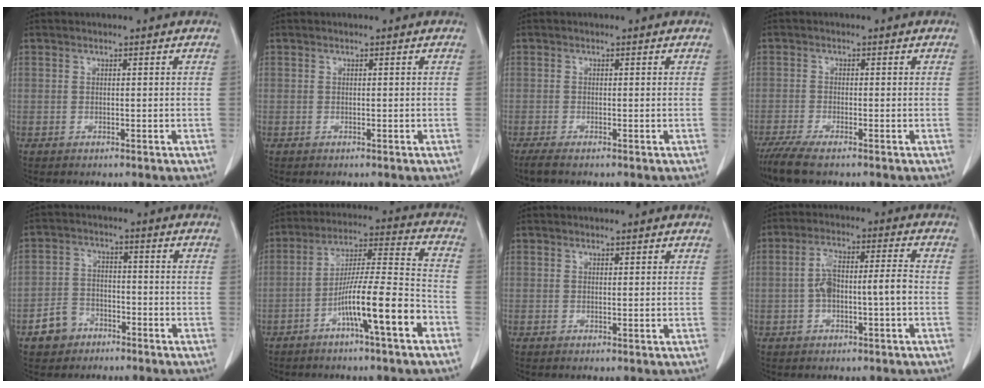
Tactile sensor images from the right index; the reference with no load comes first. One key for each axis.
{"total": 0.0}
{"total": 2.3, "fx": -1.1, "fy": 0.9, "fz": 1.8, "tx": -0.051, "ty": -0.003, "tz": -0.023}
{"total": 5.3, "fx": -3.2, "fy": 1.5, "fz": 3.9, "tx": -0.087, "ty": -0.012, "tz": -0.059}
{"total": 6.3, "fx": -3.7, "fy": 4.8, "fz": 1.8, "tx": -0.044, "ty": 0.018, "tz": -0.056}
{"total": 13.5, "fx": -6.1, "fy": 0.6, "fz": 12.0, "tx": -0.208, "ty": 0.008, "tz": -0.103}
{"total": 1.2, "fx": 0.8, "fy": 0.6, "fz": 0.7, "tx": -0.017, "ty": 0.003, "tz": 0.014}
{"total": 8.5, "fx": -0.9, "fy": 2.3, "fz": 8.2, "tx": -0.160, "ty": 0.025, "tz": -0.013}